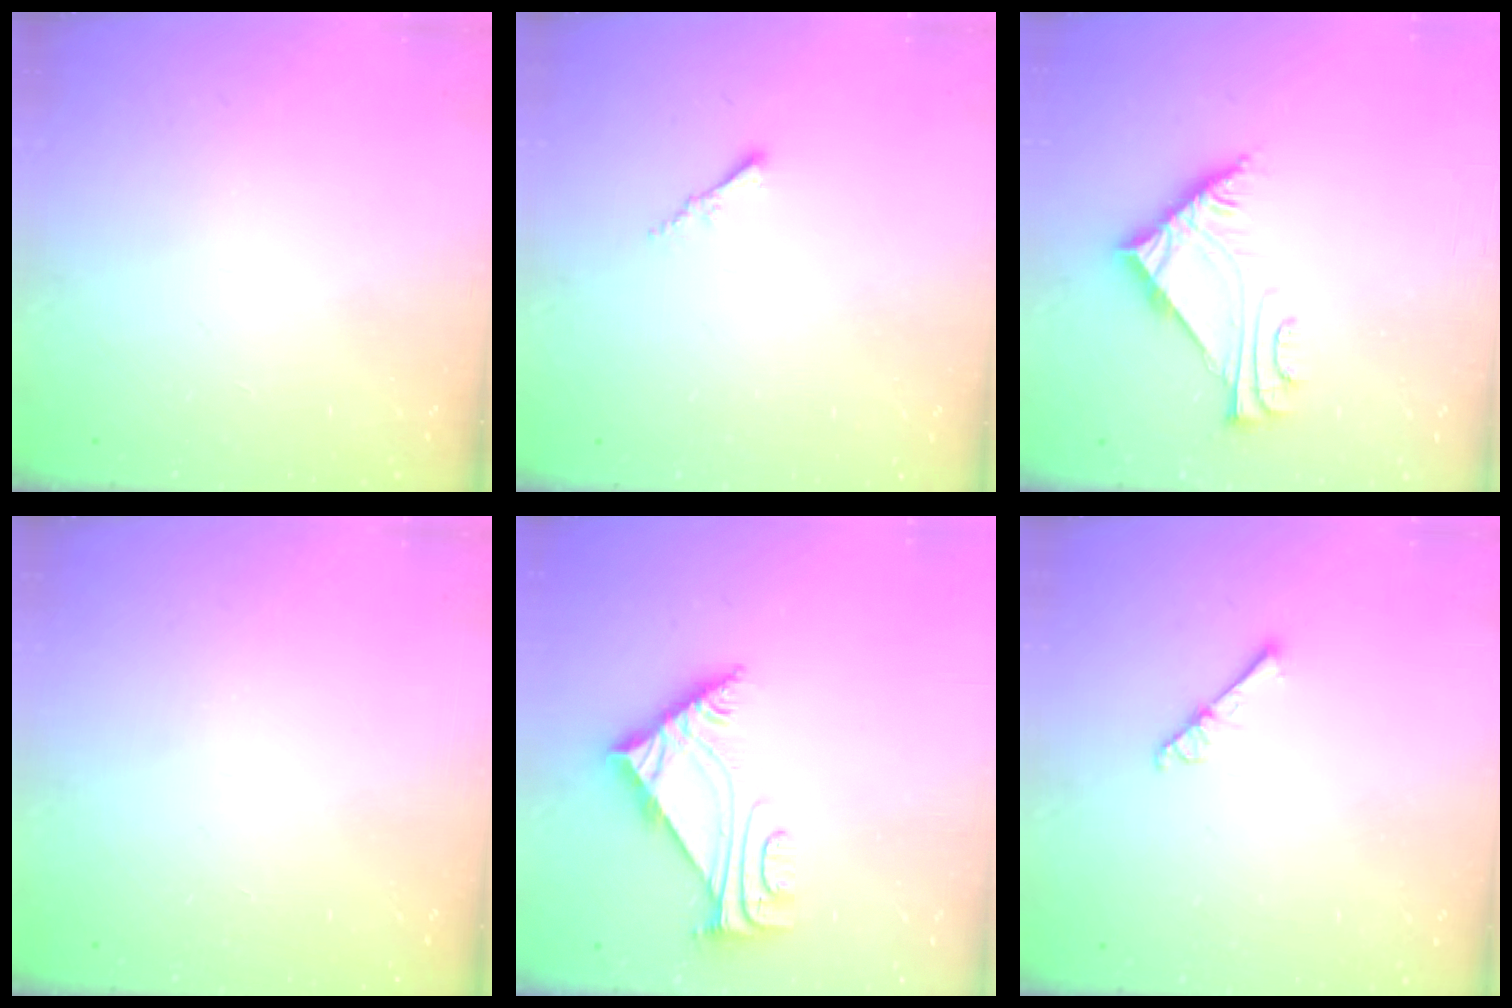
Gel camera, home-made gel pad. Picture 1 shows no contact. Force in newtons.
{"total": 1.2, "press": 1.1, "slide": 0.4}
{"total": 6.4, "press": 6.4, "slide": 0.1}
{"total": 0.0}
{"total": 6.1, "press": 6.0, "slide": 1.0}
{"total": 3.4, "press": 3.3, "slide": 0.3}